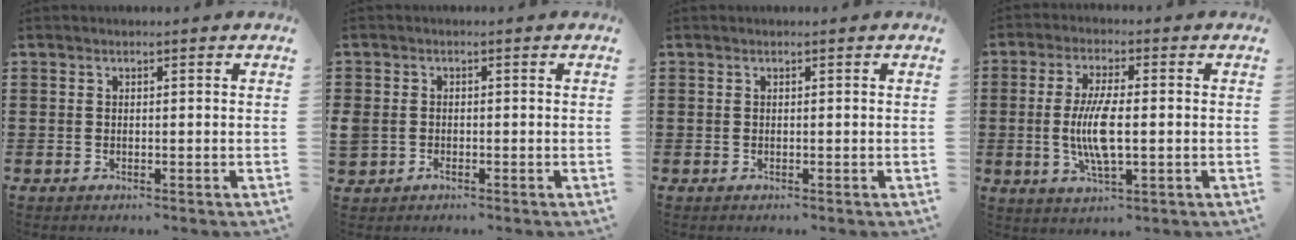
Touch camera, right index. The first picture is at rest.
{"total": 1.7, "force": [-0.7, 1.2, 0.8], "torque": [-0.026, -0.004, -0.017]}
{"total": 0.0}
{"total": 7.8, "force": [-0.6, 2.5, 7.4], "torque": [-0.166, -0.008, -0.022]}